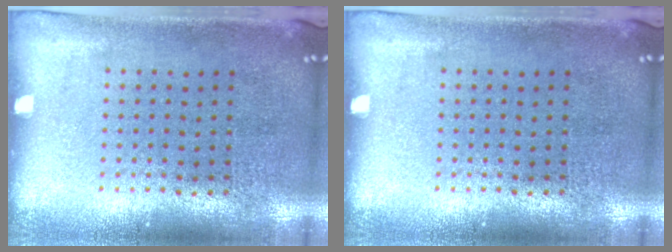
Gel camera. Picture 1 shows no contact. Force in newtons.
{"total": 0.0}